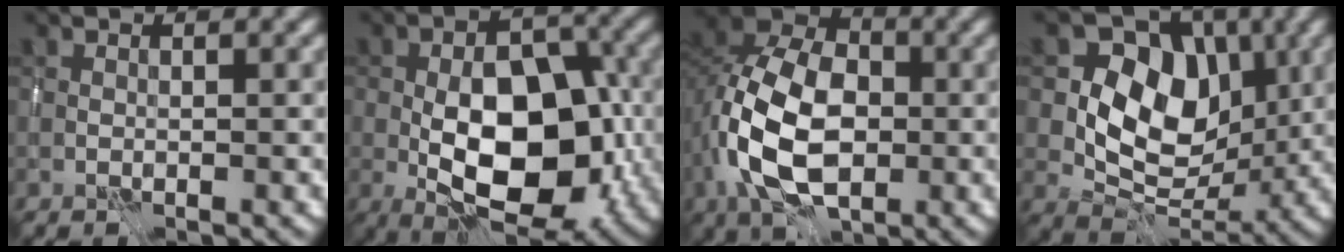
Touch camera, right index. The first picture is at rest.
{"total": 10.9, "force": [-2.5, 5.7, 8.9], "torque": [-0.135, 0.005, -0.044]}
{"total": 10.6, "force": [-2.3, 7.0, 7.6], "torque": [-0.150, 0.000, -0.054]}
{"total": 7.8, "force": [0.9, 6.0, 4.8], "torque": [-0.072, -0.008, 0.006]}